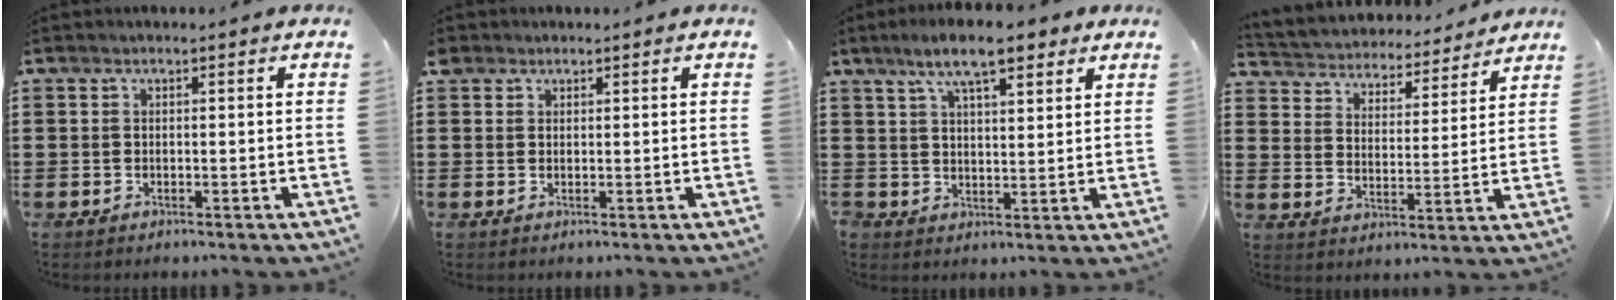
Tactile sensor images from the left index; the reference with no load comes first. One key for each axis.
{"total": 1.5, "fx": 1.1, "fy": 1.0, "fz": 0.2, "tx": -0.009, "ty": 0.006, "tz": 0.021}
{"total": 8.0, "fx": 5.7, "fy": 2.6, "fz": 5.0, "tx": -0.112, "ty": 0.005, "tz": 0.103}
{"total": 3.7, "fx": 3.7, "fy": 0.3, "fz": -0.3, "tx": -0.020, "ty": -0.035, "tz": 0.055}